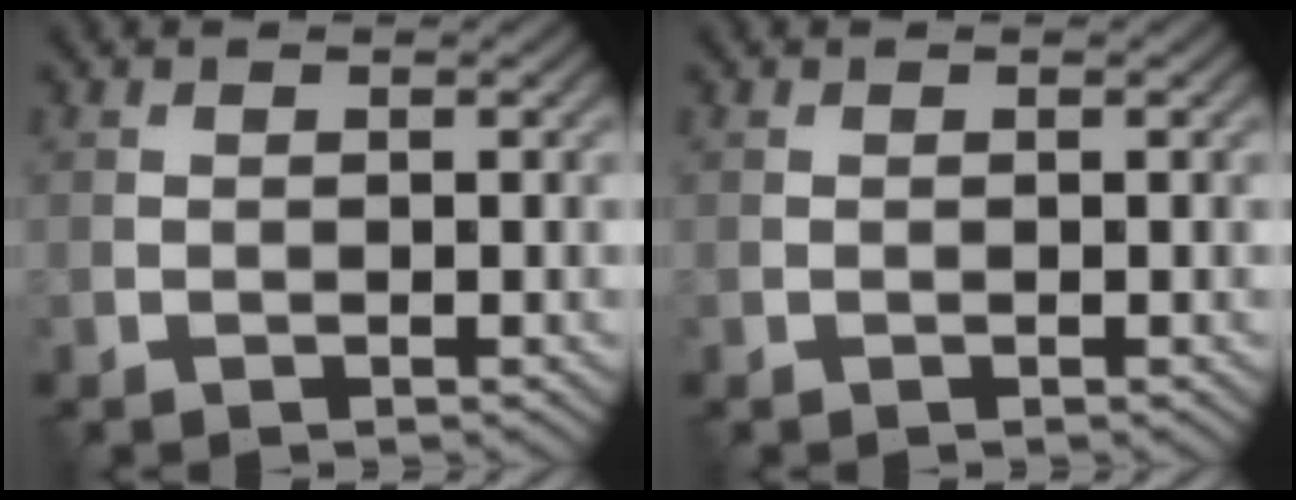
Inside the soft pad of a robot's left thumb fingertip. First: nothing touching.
{"total": 0.0}